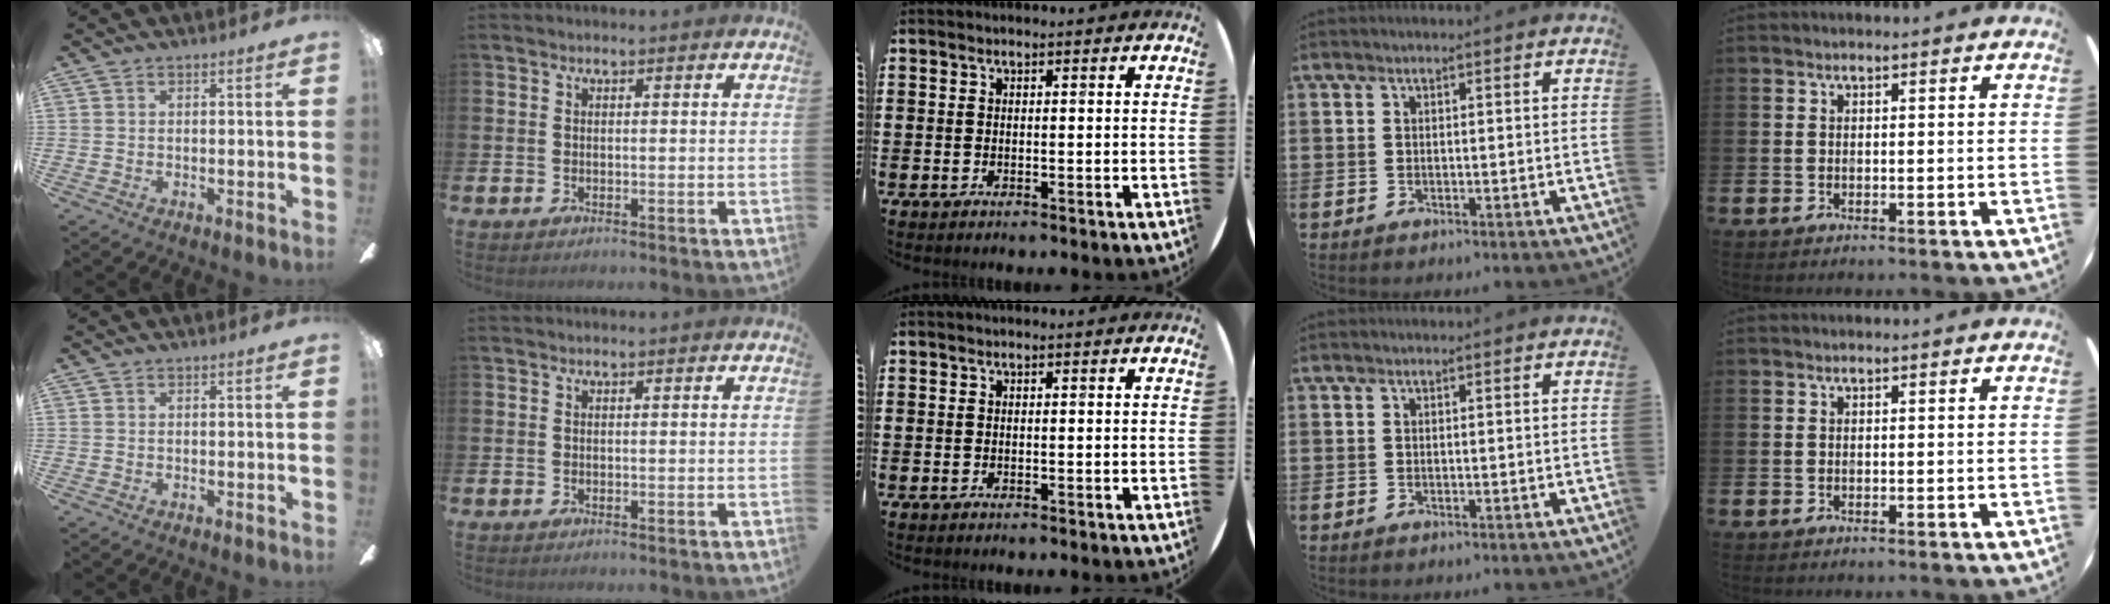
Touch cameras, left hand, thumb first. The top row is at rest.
{}